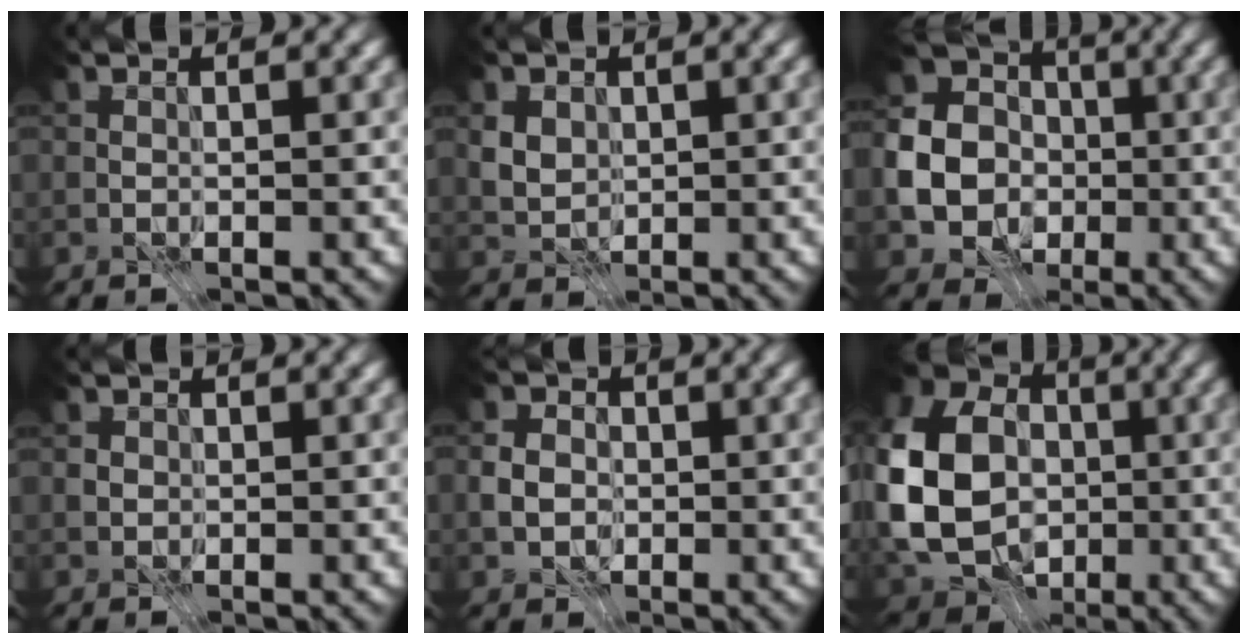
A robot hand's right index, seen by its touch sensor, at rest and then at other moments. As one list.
[{"total": 3.0, "force": [0.6, 2.5, 1.6], "torque": [-0.039, 0.002, 0.018]}, {"total": 9.0, "force": [-1.9, 7.9, 3.8], "torque": [-0.088, -0.013, -0.056]}, {"total": 0.8, "force": [-0.2, 0.8, 0.1], "torque": [-0.001, -0.002, -0.006]}, {"total": 2.6, "force": [-0.8, 2.2, 1.2], "torque": [-0.020, 0.001, -0.019]}, {"total": 14.9, "force": [-1.7, 11.9, 8.8], "torque": [-0.216, 0.001, -0.029]}]